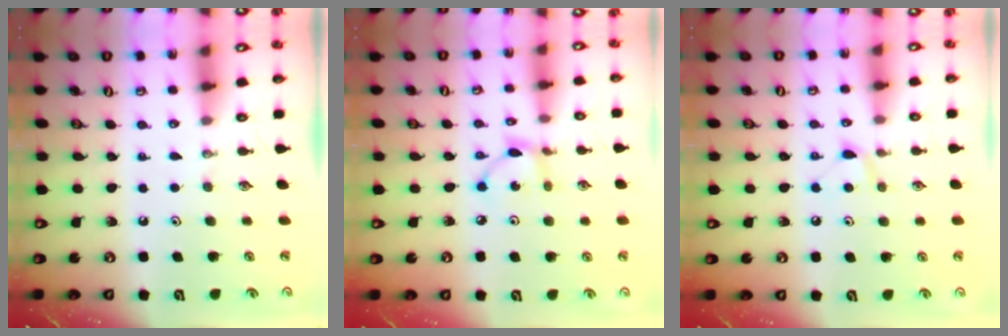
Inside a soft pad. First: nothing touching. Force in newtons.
{"total": 4.0, "press": 4.0, "slide": 0.2}
{"total": 6.9, "press": 6.8, "slide": 0.7}